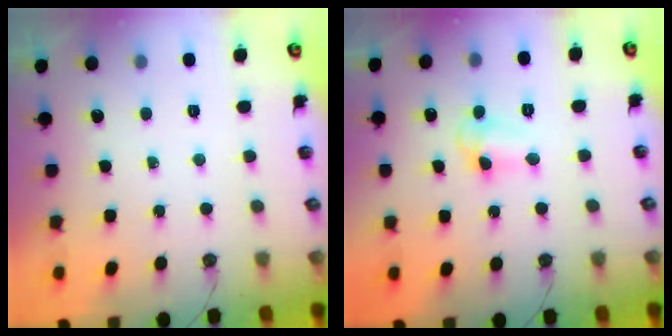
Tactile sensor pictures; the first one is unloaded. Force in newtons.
{"total": 4.7, "press": 4.6, "slide": 0.8}